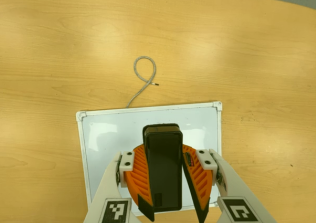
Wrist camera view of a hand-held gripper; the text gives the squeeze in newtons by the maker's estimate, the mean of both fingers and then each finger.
{"total": 8.8, "left": 9.4, "right": 8.3}